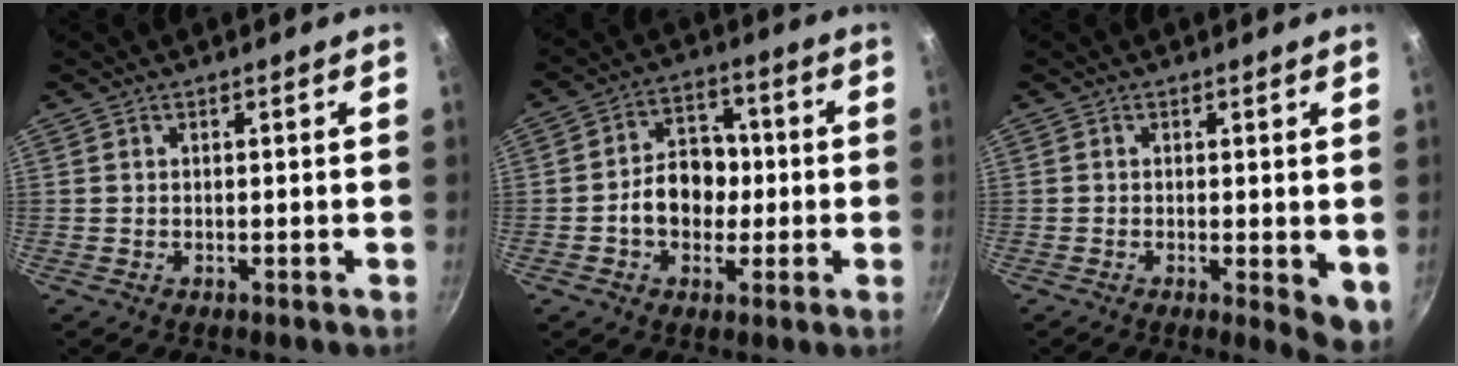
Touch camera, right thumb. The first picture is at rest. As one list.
[{"total": 10.0, "force": [-1.1, 7.8, 6.2], "torque": [-0.058, 0.023, -0.027]}, {"total": 5.2, "force": [-0.8, 1.7, 4.8], "torque": [-0.054, -0.009, -0.008]}]